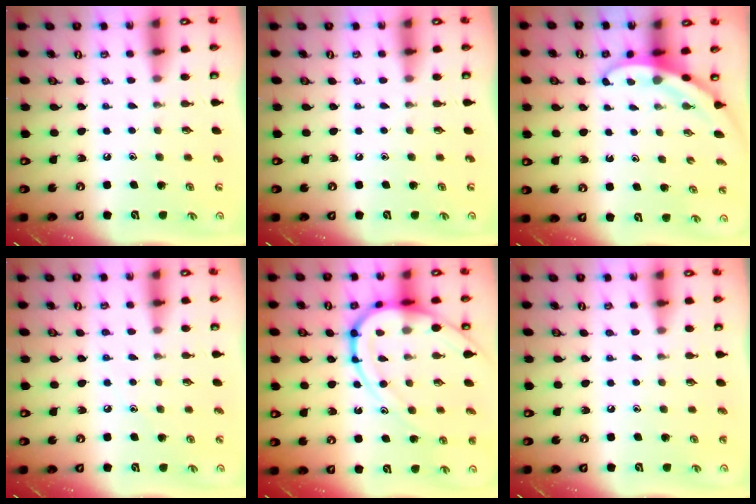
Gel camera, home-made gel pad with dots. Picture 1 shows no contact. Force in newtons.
{"total": 0.0}
{"total": 3.2, "press": 3.2, "slide": 0.1}
{"total": 3.7, "press": 3.7, "slide": 0.5}
{"total": 15.9, "press": 15.8, "slide": 1.6}
{"total": 1.7, "press": 1.7, "slide": 0.1}